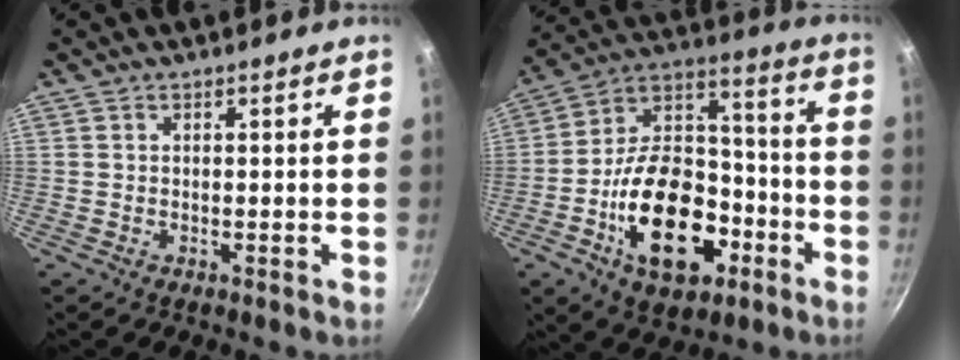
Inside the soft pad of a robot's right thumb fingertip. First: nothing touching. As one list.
[{"total": 23.1, "force": [-8.5, 14.1, 16.2], "torque": [-0.234, 0.068, -0.136]}]